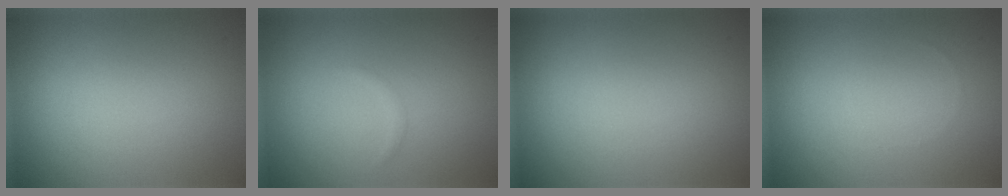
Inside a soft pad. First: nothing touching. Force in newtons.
{"total": 0.6, "press": 0.6, "slide": 0.1}
{"total": 0.0}
{"total": 0.0}